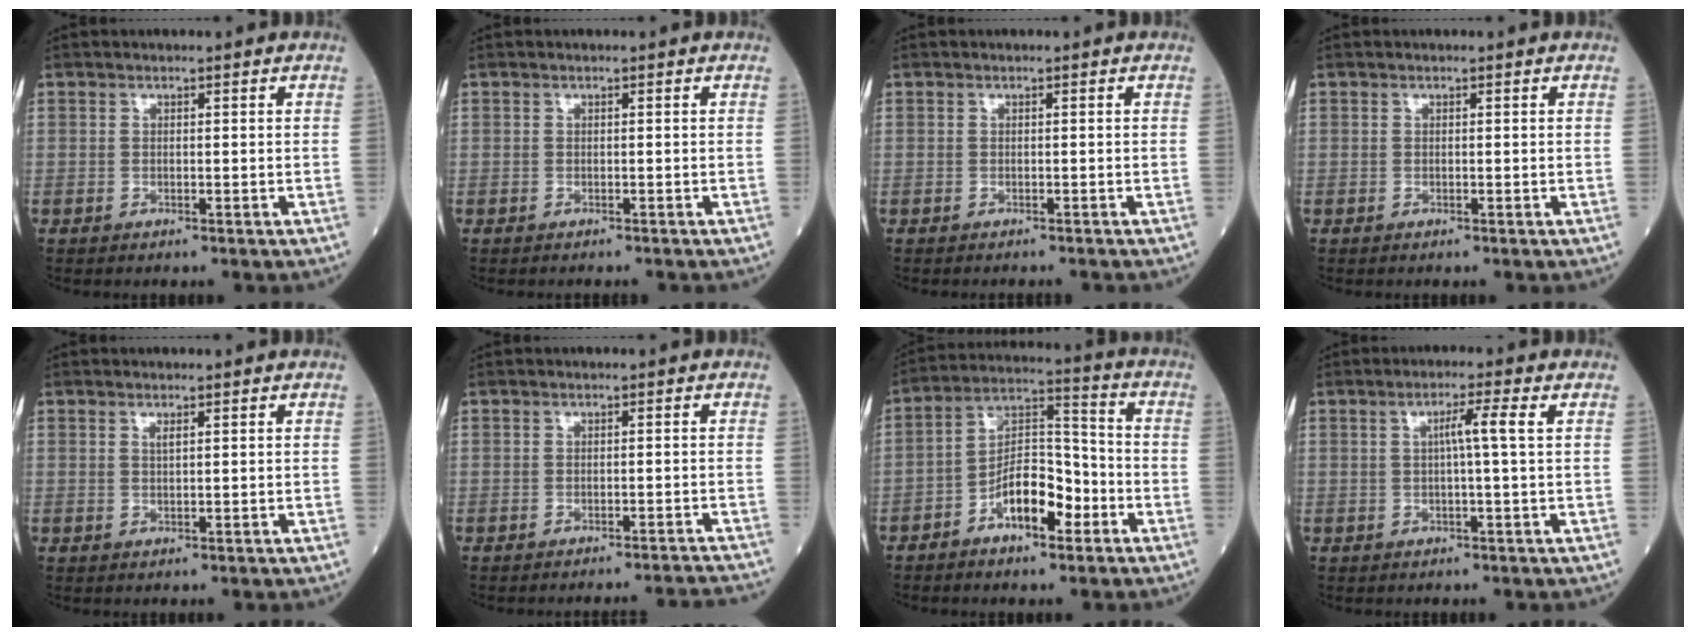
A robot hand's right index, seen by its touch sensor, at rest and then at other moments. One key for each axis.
{"total": 1.4, "fx": -1.4, "fy": 0.0, "fz": 0.4, "tx": -0.003, "ty": 0.000, "tz": -0.017}
{"total": 1.8, "fx": -1.8, "fy": -0.2, "fz": 0.3, "tx": -0.002, "ty": -0.002, "tz": -0.022}
{"total": 0.0}
{"total": 0.8, "fx": 0.5, "fy": 0.0, "fz": 0.6, "tx": -0.018, "ty": -0.004, "tz": 0.009}
{"total": 7.4, "fx": -7.2, "fy": -1.4, "fz": 0.7, "tx": 0.001, "ty": -0.012, "tz": -0.079}
{"total": 9.8, "fx": -4.6, "fy": 4.2, "fz": 7.5, "tx": -0.138, "ty": 0.023, "tz": -0.081}
{"total": 3.5, "fx": 0.6, "fy": -0.8, "fz": 3.3, "tx": -0.061, "ty": 0.005, "tz": 0.008}